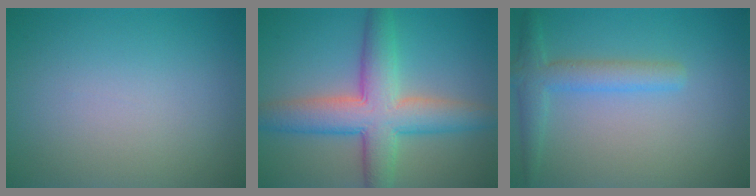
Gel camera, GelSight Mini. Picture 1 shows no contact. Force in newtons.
{"total": 7.6, "press": 7.6, "slide": 0.5}
{"total": 3.0, "press": 3.0, "slide": 0.1}